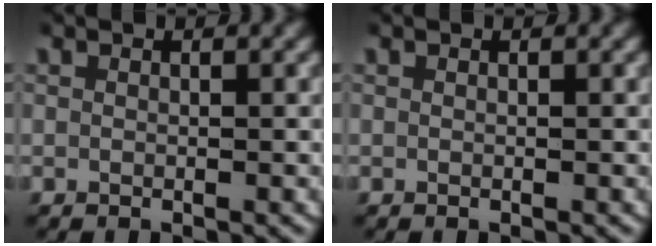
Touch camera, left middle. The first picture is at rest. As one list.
[{"total": 0.0}]